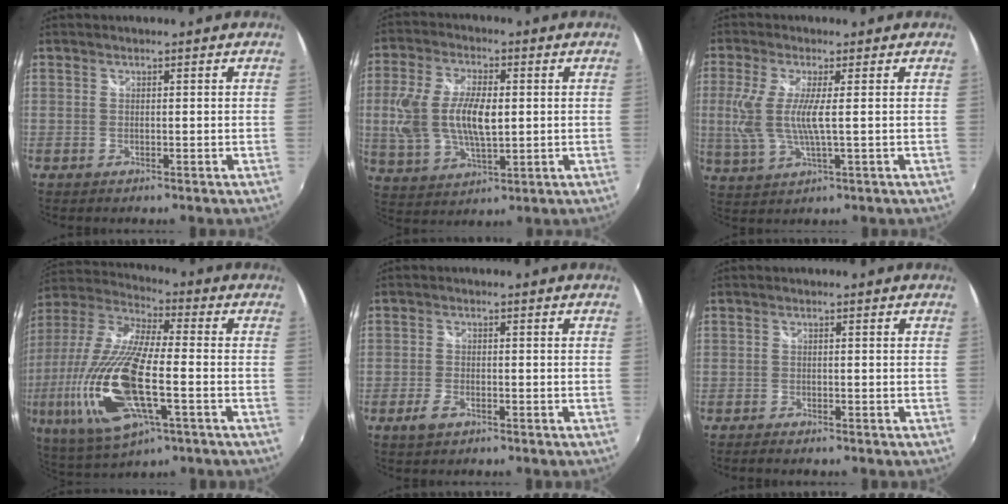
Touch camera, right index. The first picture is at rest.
{"total": 13.4, "force": [0.3, 6.5, 11.8], "torque": [-0.244, 0.000, 0.010]}
{"total": 8.3, "force": [0.3, 1.3, 8.2], "torque": [-0.177, -0.008, 0.011]}
{"total": 23.5, "force": [-5.9, 7.5, 21.5], "torque": [-0.448, -0.039, -0.110]}
{"total": 3.0, "force": [-1.9, 1.4, 1.9], "torque": [-0.046, -0.002, -0.036]}
{"total": 1.8, "force": [-1.6, 0.4, 0.8], "torque": [-0.020, -0.009, -0.028]}